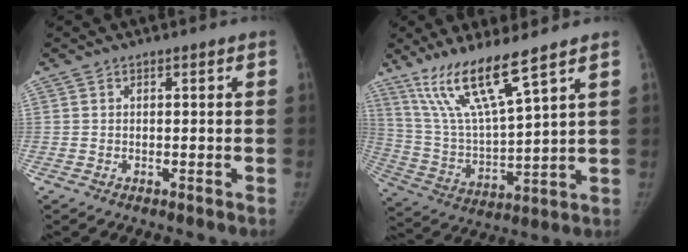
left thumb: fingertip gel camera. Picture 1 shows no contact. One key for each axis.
{"total": 14.4, "fx": 9.9, "fy": 1.6, "fz": 10.4, "tx": -0.200, "ty": -0.053, "tz": 0.208}